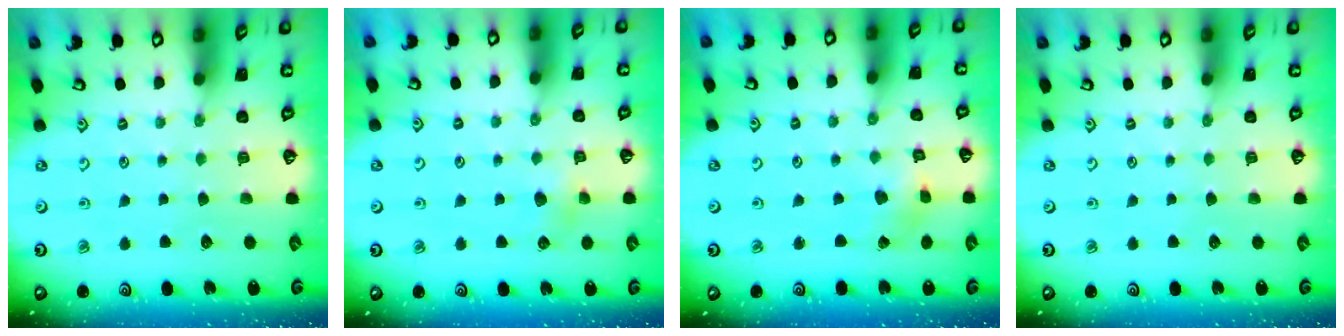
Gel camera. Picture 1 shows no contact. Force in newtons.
{"total": 4.4, "press": 4.3, "slide": 0.7}
{"total": 2.3, "press": 2.3, "slide": 0.5}
{"total": 0.0}